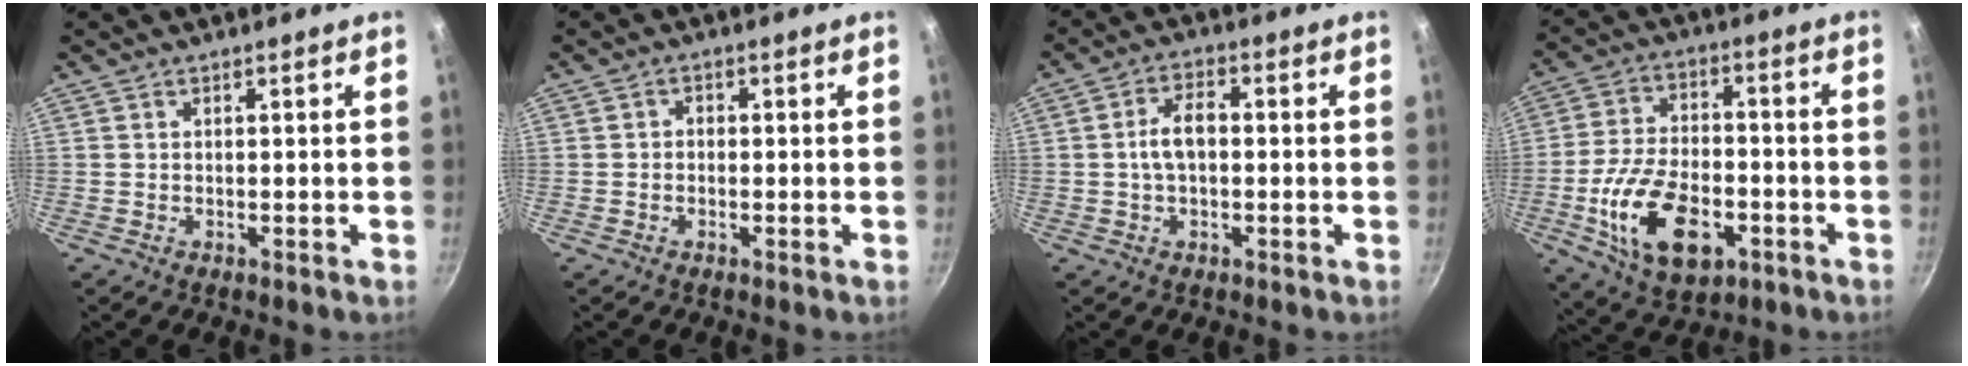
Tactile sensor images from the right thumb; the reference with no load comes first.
{"total": 1.3, "force": [-0.4, 1.1, 0.6], "torque": [-0.008, 0.007, -0.008]}
{"total": 5.9, "force": [-0.1, 3.4, 4.9], "torque": [-0.081, 0.022, -0.007]}
{"total": 16.5, "force": [-5.5, 9.5, 12.3], "torque": [-0.212, 0.019, -0.091]}